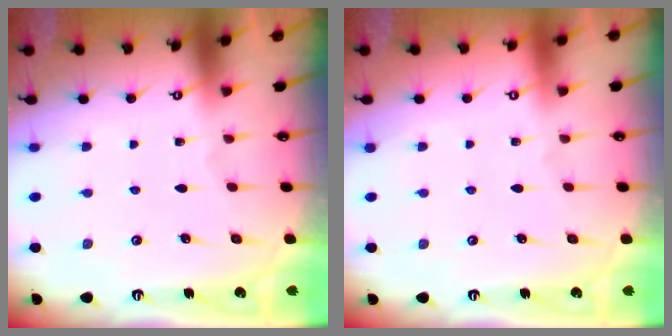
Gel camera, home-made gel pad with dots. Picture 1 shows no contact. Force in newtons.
{"total": 3.9, "press": 3.9, "slide": 0.1}